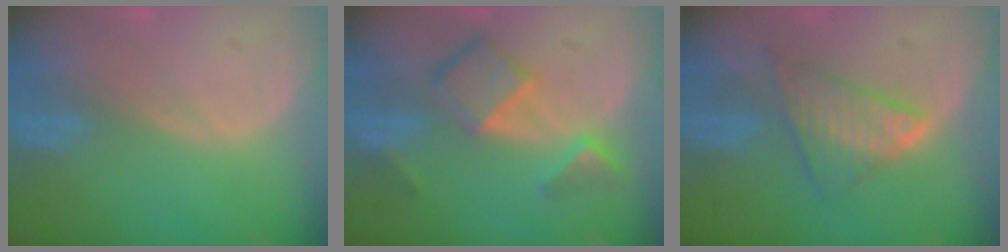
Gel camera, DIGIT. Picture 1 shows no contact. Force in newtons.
{"total": 7.4, "press": 6.4, "slide": 3.7}
{"total": 5.8, "press": 5.8, "slide": 0.5}